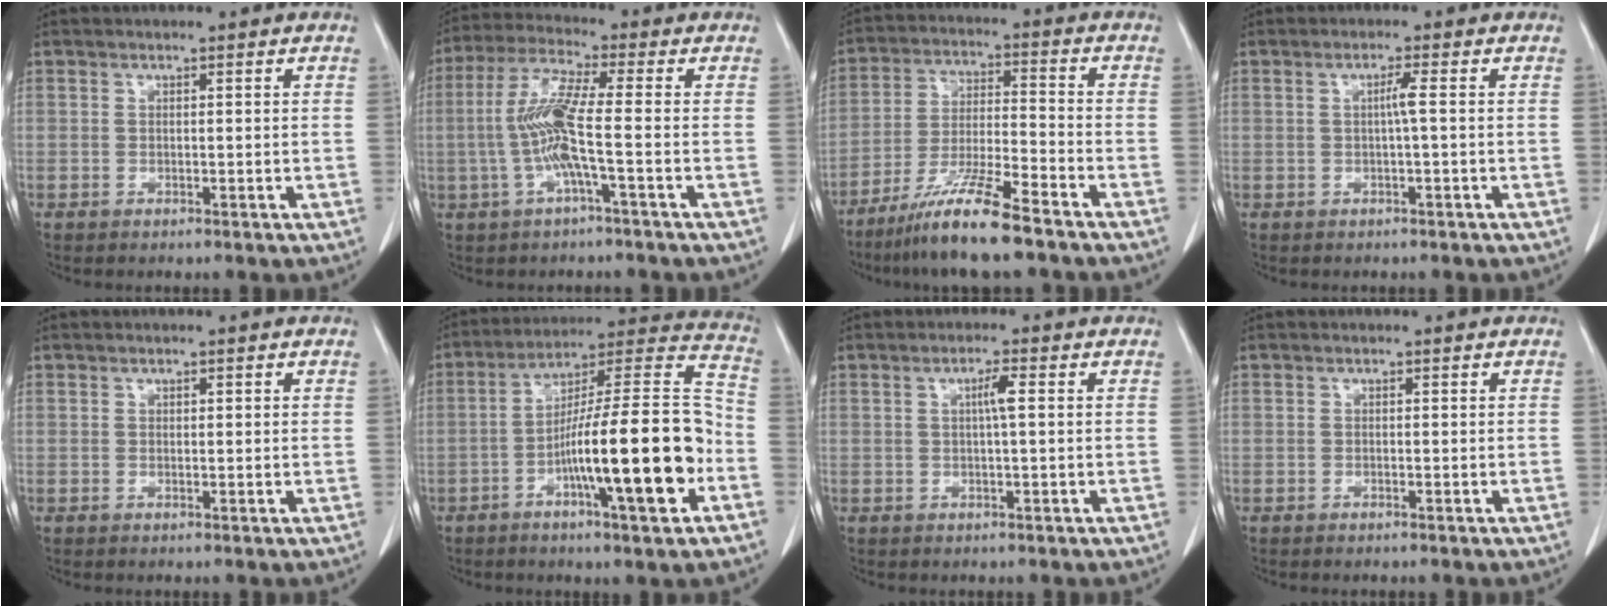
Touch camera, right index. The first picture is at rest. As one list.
[{"total": 8.5, "force": [-1.3, 0.3, 8.4], "torque": [-0.183, 0.010, -0.033]}, {"total": 11.3, "force": [-8.4, 0.0, 7.6], "torque": [-0.148, -0.031, -0.157]}, {"total": 1.8, "force": [-0.1, -0.4, 1.7], "torque": [-0.032, 0.002, -0.001]}, {"total": 0.6, "force": [0.3, 0.2, 0.5], "torque": [-0.007, 0.000, 0.004]}, {"total": 19.7, "force": [-6.2, 1.7, 18.6], "torque": [-0.278, 0.013, -0.097]}, {"total": 2.4, "force": [0.4, 0.1, 2.3], "torque": [-0.041, 0.004, 0.006]}, {"total": 0.0}]